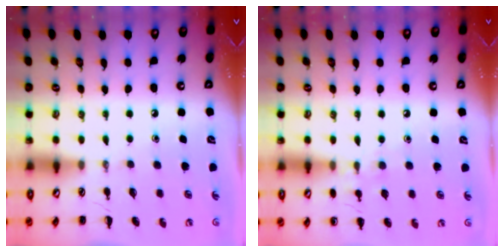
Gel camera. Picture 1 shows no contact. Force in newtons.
{"total": 5.9, "press": 5.7, "slide": 1.4}